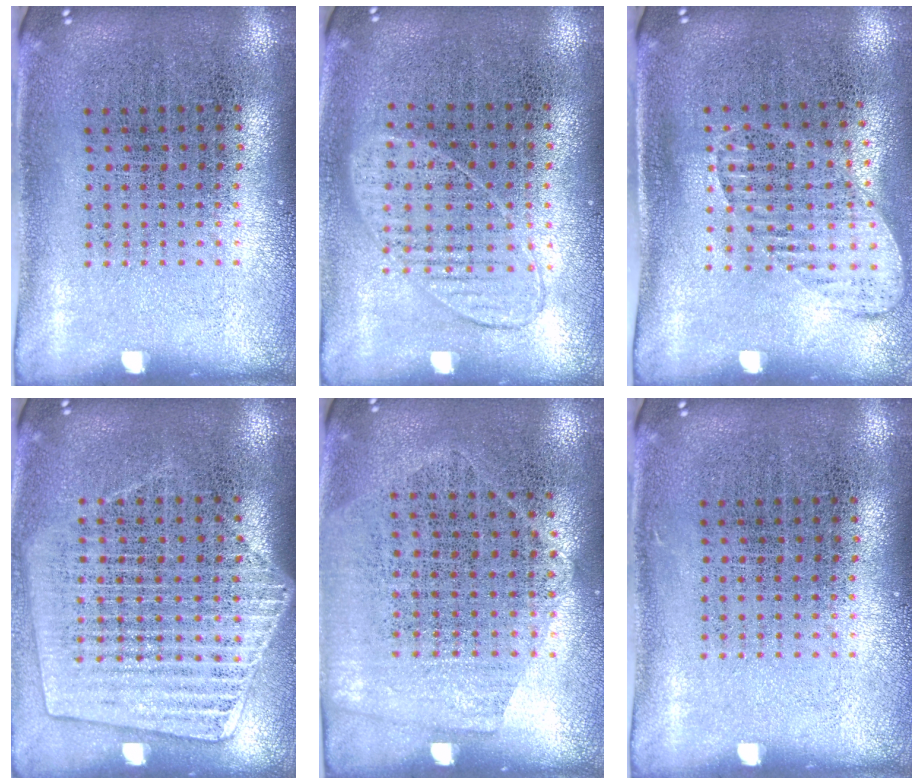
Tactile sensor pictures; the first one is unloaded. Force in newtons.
{"total": 1.0, "press": 0.9, "slide": 0.4}
{"total": 1.4, "press": 1.1, "slide": 0.8}
{"total": 1.6, "press": 1.5, "slide": 0.6}
{"total": 1.4, "press": 1.2, "slide": 0.7}
{"total": 0.0}